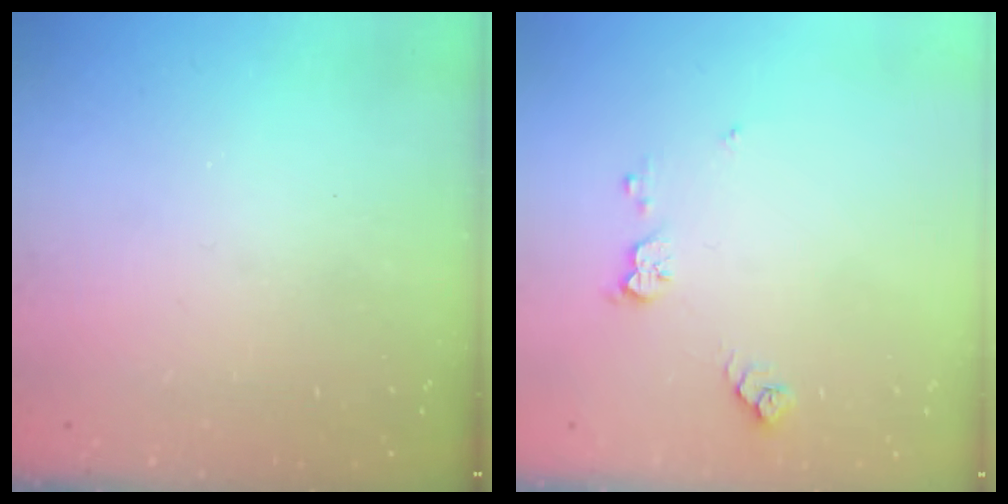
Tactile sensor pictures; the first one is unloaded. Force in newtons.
{"total": 6.8, "press": 6.8, "slide": 0.5}